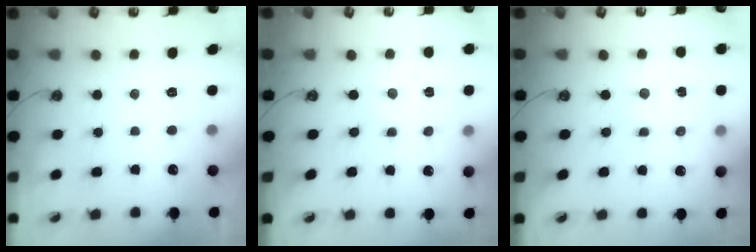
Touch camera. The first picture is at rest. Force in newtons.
{"total": 0.0}
{"total": 1.3, "press": 1.3, "slide": 0.2}